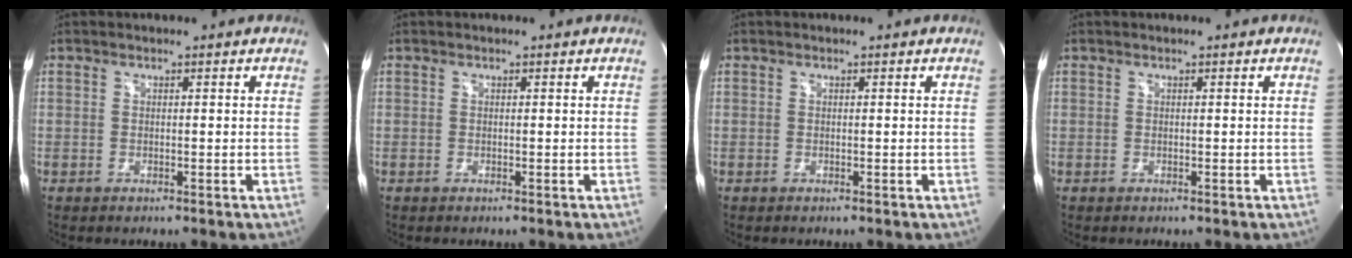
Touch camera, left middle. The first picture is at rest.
{"total": 0.0}
{"total": 0.0}
{"total": 0.0}